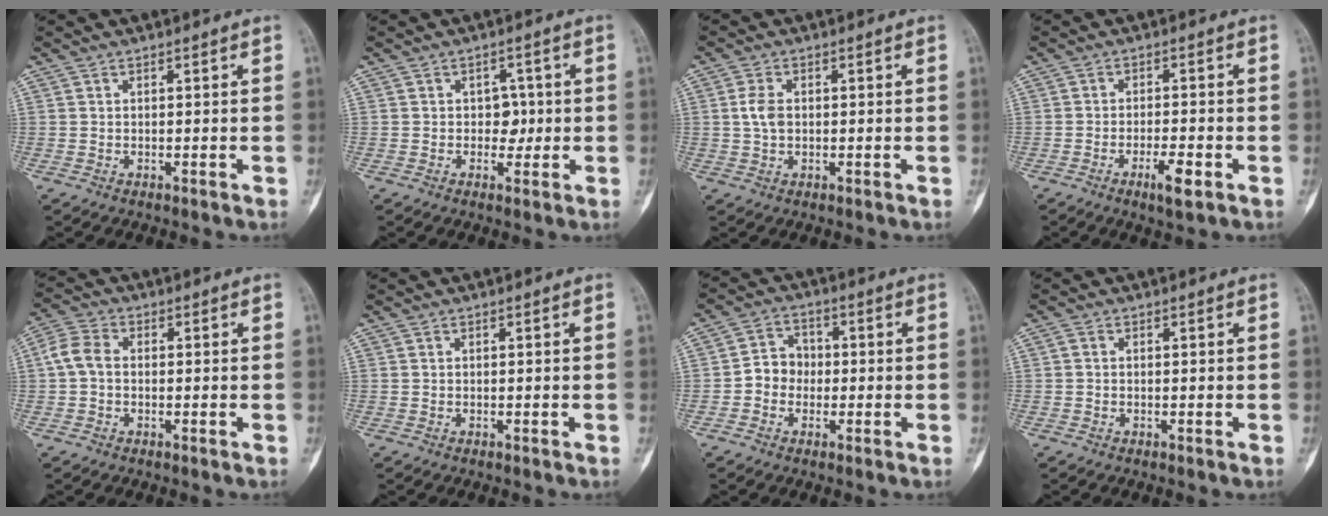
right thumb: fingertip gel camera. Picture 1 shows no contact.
{"total": 3.2, "force": [0.0, 2.6, 1.9], "torque": [0.007, 0.008, -0.005]}
{"total": 3.4, "force": [0.3, 2.1, 2.6], "torque": [-0.052, 0.005, 0.003]}
{"total": 4.6, "force": [-2.2, 1.1, 3.9], "torque": [-0.068, 0.006, -0.038]}
{"total": 5.0, "force": [-0.1, 3.5, 3.6], "torque": [-0.075, 0.015, -0.011]}
{"total": 0.0}
{"total": 5.5, "force": [-1.0, 4.9, 2.5], "torque": [-0.014, 0.021, -0.031]}
{"total": 0.6, "force": [0.0, 0.4, 0.4], "torque": [-0.009, -0.001, -0.005]}